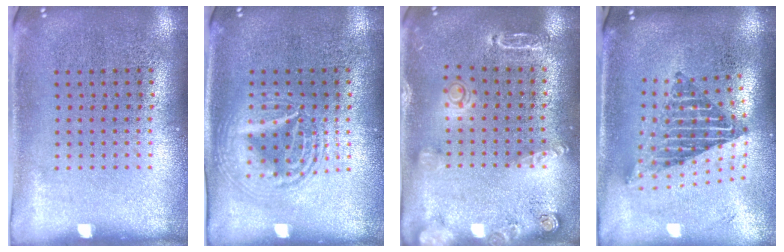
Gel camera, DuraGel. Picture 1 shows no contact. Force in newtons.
{"total": 2.6, "press": 2.5, "slide": 0.3}
{"total": 1.8, "press": 1.8, "slide": 0.1}
{"total": 2.2, "press": 1.6, "slide": 1.5}